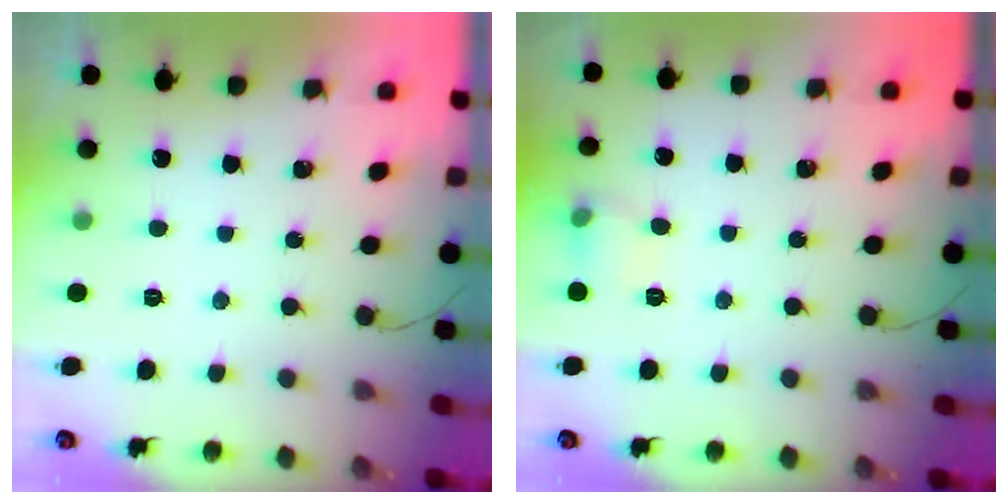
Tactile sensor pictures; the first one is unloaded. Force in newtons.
{"total": 5.5, "press": 5.4, "slide": 1.2}